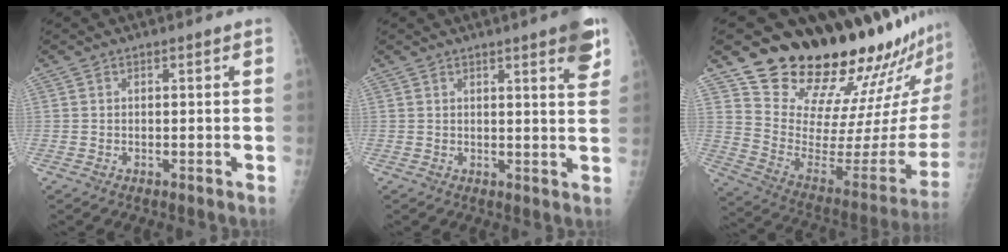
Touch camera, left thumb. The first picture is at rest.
{"total": 6.4, "force": [3.7, 0.8, 5.2], "torque": [-0.057, -0.017, 0.045]}
{"total": 27.8, "force": [24.0, 6.1, 12.6], "torque": [-0.153, -0.200, 0.344]}